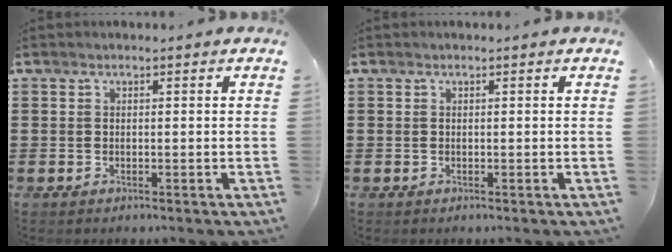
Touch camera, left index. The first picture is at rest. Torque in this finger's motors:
{"motor_torque": [0.00, 0.00, 0.00, 0.01]}